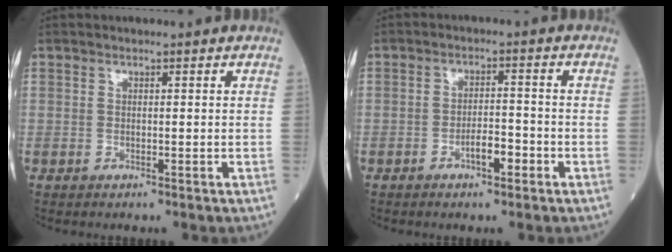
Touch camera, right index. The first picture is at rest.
{"total": 3.6, "force": [-1.9, 1.0, 2.9], "torque": [-0.045, 0.005, -0.033]}